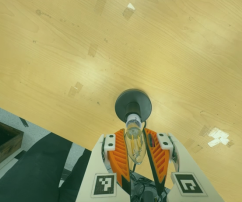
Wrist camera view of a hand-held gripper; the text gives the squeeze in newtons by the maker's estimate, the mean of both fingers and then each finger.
{"total": 12.9, "left": 13.0, "right": 12.7}